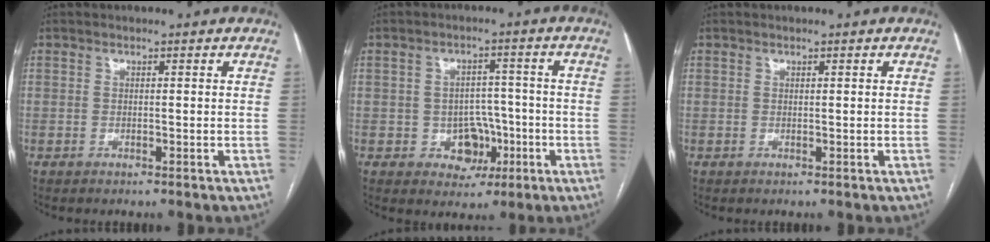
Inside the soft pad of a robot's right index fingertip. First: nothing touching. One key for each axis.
{"total": 6.1, "fx": -1.9, "fy": 5.0, "fz": 3.0, "tx": -0.038, "ty": 0.018, "tz": -0.019}
{"total": 0.0}